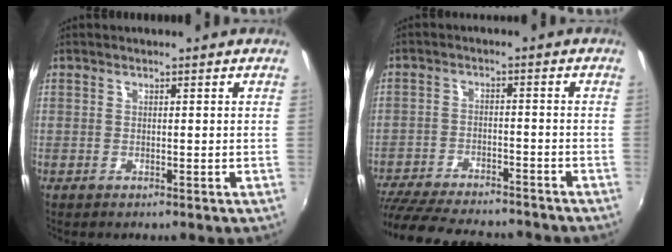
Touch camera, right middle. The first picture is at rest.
{"total": 19.1, "force": [-16.4, 5.0, 8.3], "torque": [-0.178, -0.023, -0.245]}